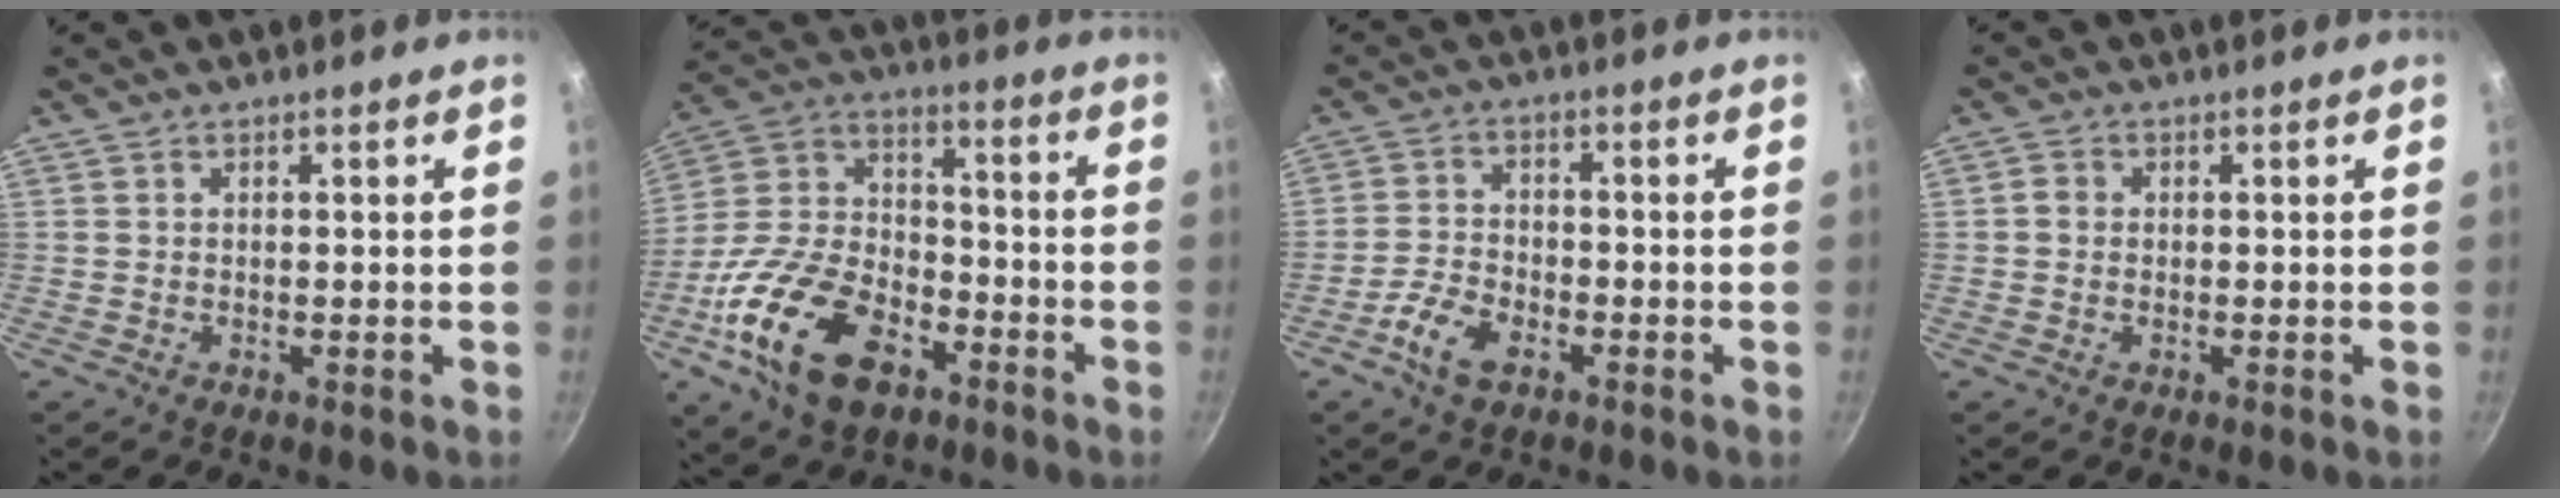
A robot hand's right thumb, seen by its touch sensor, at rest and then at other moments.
{"total": 21.3, "force": [-9.8, 12.8, 13.9], "torque": [-0.246, 0.053, -0.185]}
{"total": 6.5, "force": [-3.5, 3.4, 4.3], "torque": [-0.087, 0.023, -0.072]}
{"total": 2.0, "force": [0.0, 1.8, 0.9], "torque": [-0.010, 0.007, -0.004]}